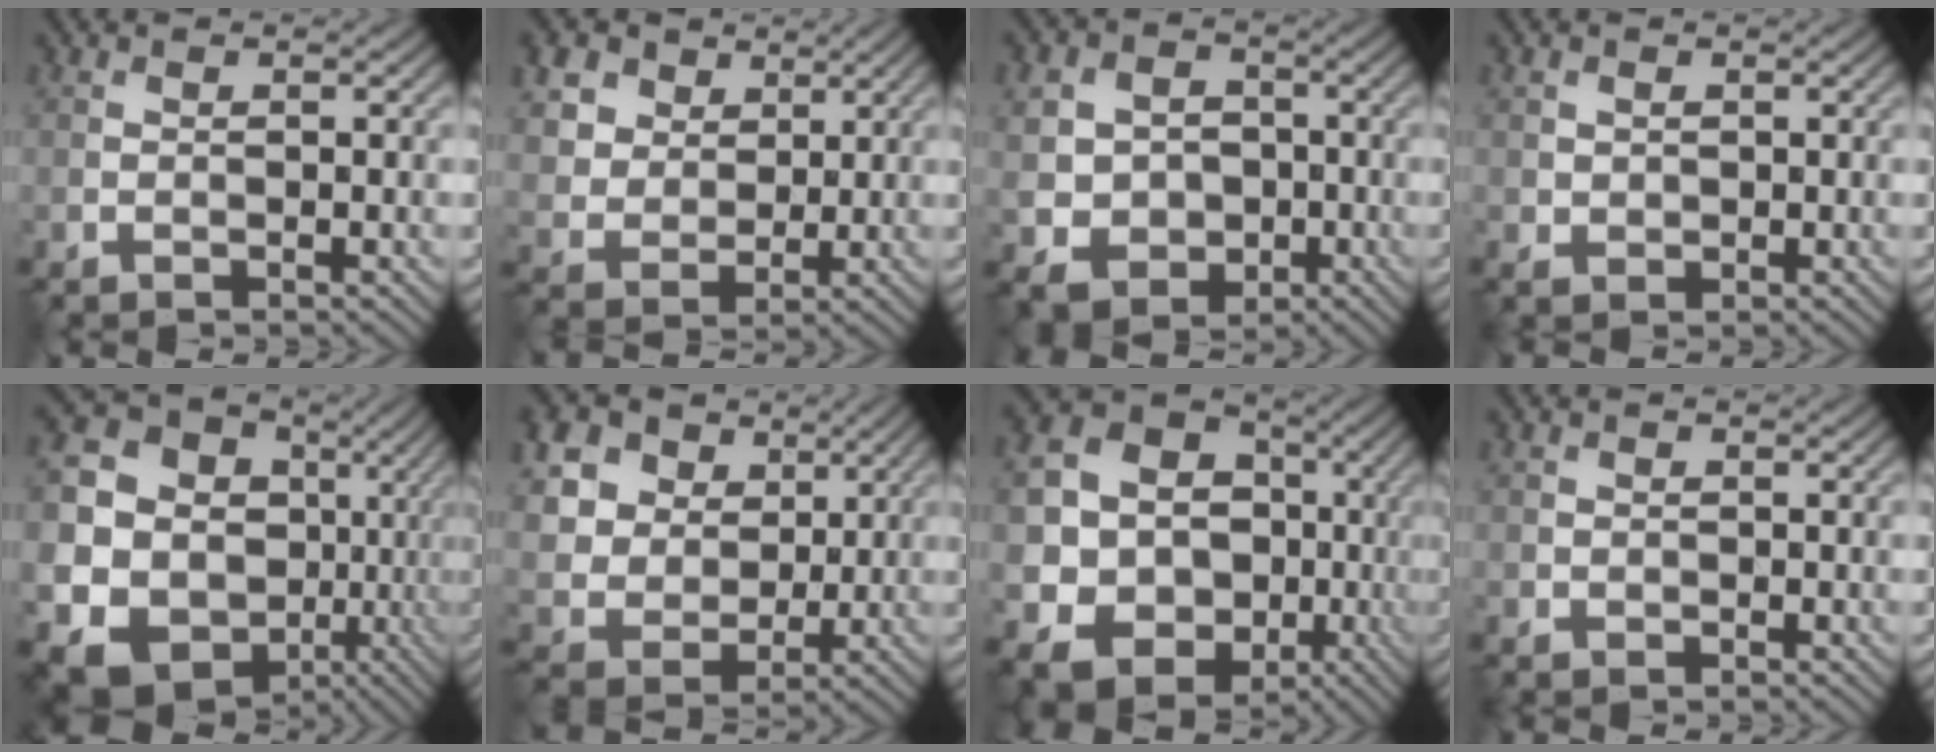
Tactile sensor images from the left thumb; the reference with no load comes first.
{"total": 9.6, "force": [5.3, 6.9, 4.1], "torque": [-0.168, 0.007, 0.113]}
{"total": 7.6, "force": [-1.2, 6.7, 3.5], "torque": [-0.097, -0.012, -0.032]}
{"total": 1.2, "force": [0.4, 1.1, 0.4], "torque": [-0.012, -0.004, 0.008]}
{"total": 20.0, "force": [-0.8, 18.4, 7.7], "torque": [-0.199, -0.012, -0.003]}
{"total": 18.6, "force": [8.9, 14.3, 8.0], "torque": [-0.259, 0.015, 0.198]}
{"total": 17.7, "force": [-2.3, 15.9, 7.5], "torque": [-0.181, -0.028, -0.043]}
{"total": 0.9, "force": [-0.3, 0.9, 0.2], "torque": [-0.002, -0.005, -0.008]}